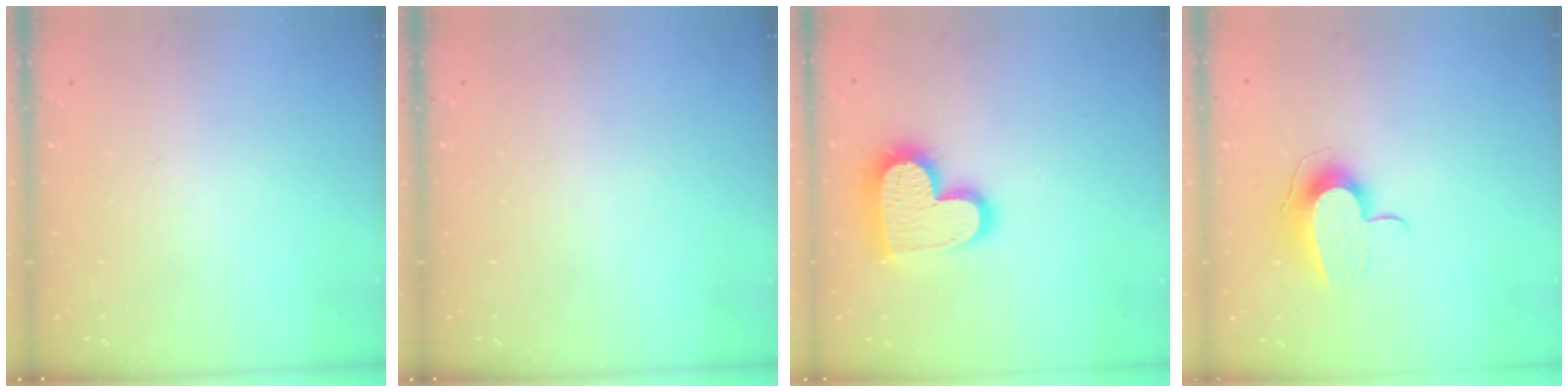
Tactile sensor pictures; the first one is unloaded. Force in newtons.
{"total": 0.0}
{"total": 18.2, "press": 18.1, "slide": 1.3}
{"total": 11.2, "press": 11.1, "slide": 0.5}